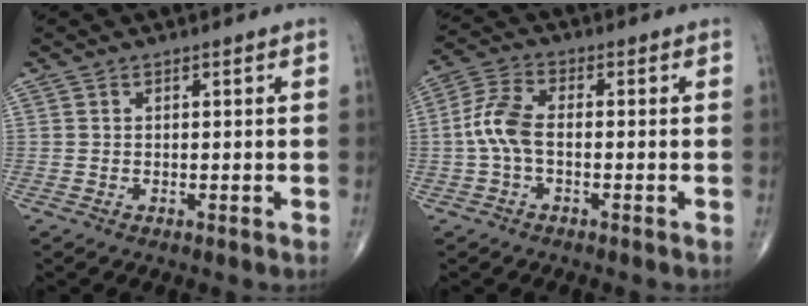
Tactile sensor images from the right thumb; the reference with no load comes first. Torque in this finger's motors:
{"motor_torque": [0.96, 0.90, 0.90, -0.22, 0.09]}